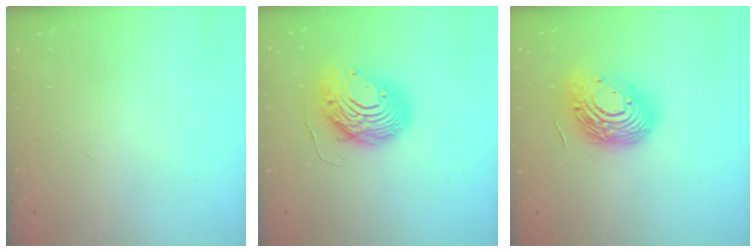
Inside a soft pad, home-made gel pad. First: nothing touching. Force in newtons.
{"total": 12.9, "press": 12.8, "slide": 1.3}
{"total": 17.3, "press": 17.2, "slide": 1.2}